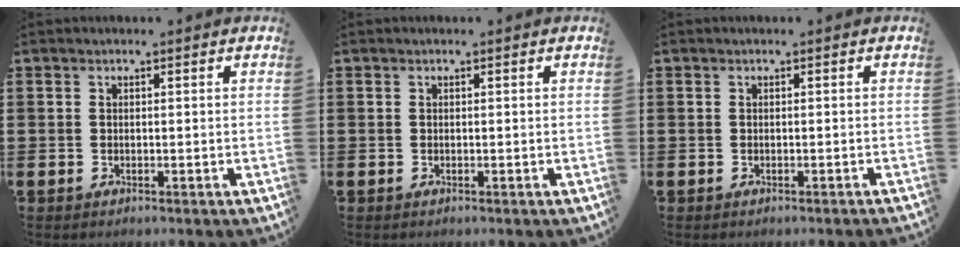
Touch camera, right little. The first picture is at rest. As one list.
[{"total": 0.0}, {"total": 0.0}]